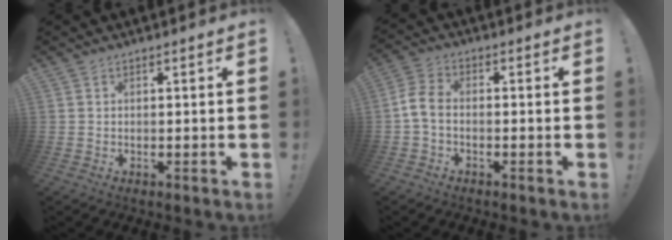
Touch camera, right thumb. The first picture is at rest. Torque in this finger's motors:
{"motor_torque": [0.38, 0.56, 0.36, -0.37, 0.17]}